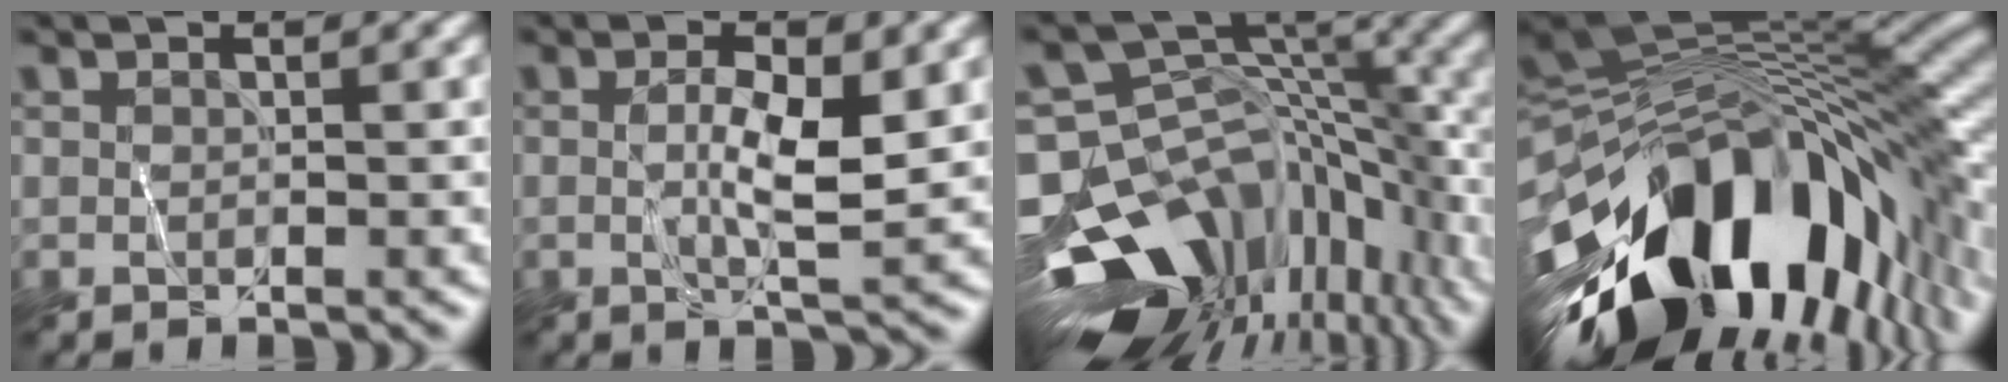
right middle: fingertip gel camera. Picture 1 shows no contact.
{"total": 4.0, "force": [0.3, 0.7, 3.9], "torque": [-0.074, 0.002, 0.005]}
{"total": 13.5, "force": [-5.8, 8.4, 8.9], "torque": [-0.176, 0.006, -0.086]}
{"total": 15.7, "force": [-5.5, 8.1, 12.3], "torque": [-0.198, 0.023, -0.096]}